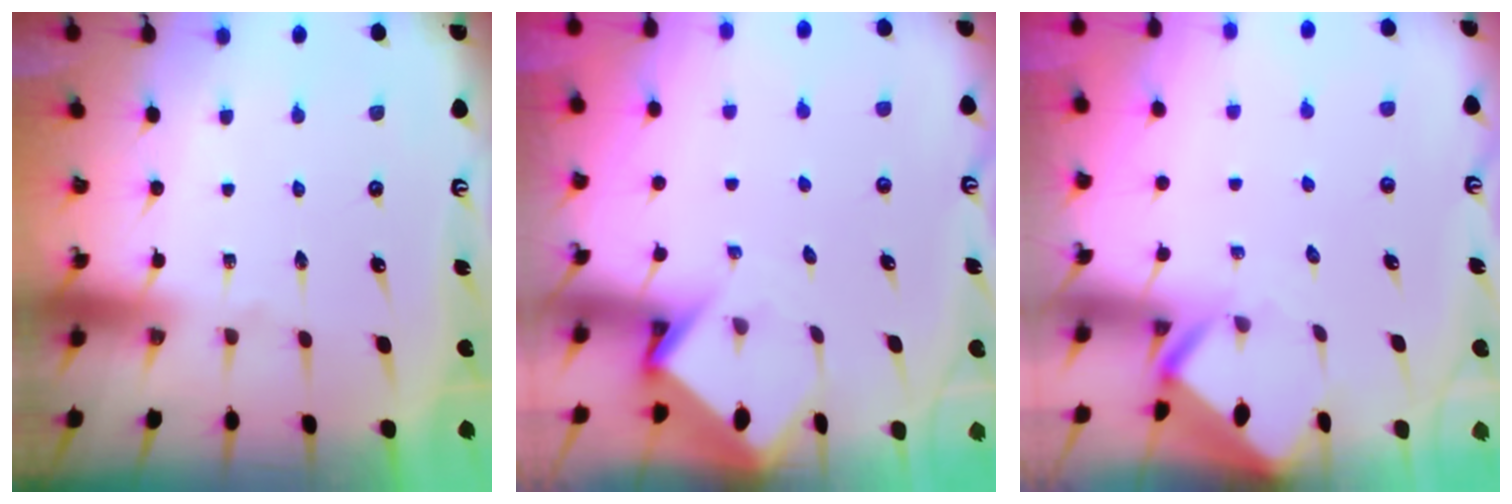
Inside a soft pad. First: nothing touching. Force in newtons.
{"total": 3.7, "press": 3.7, "slide": 0.2}
{"total": 2.4, "press": 2.4, "slide": 0.1}